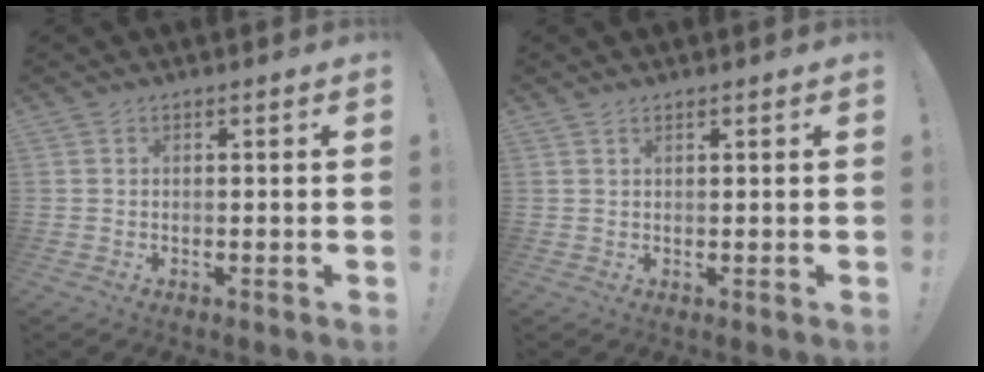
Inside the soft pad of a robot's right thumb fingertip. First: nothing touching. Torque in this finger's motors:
{"motor_torque": [0.20, -0.42, -0.18, 0.10, 0.04]}